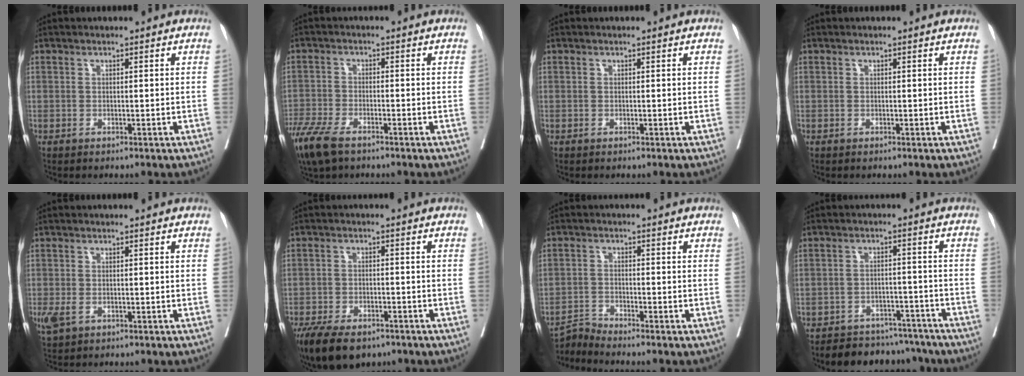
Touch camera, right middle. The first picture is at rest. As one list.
[{"total": 8.5, "force": [-6.1, 2.9, 5.0], "torque": [-0.099, -0.017, -0.111]}, {"total": 0.0}, {"total": 0.0}, {"total": 2.7, "force": [-0.9, 1.7, 2.0], "torque": [-0.052, -0.007, -0.010]}, {"total": 10.6, "force": [-7.6, 4.7, 5.7], "torque": [-0.099, -0.010, -0.118]}, {"total": 3.3, "force": [-2.9, -1.5, -0.8], "torque": [0.010, -0.014, -0.055]}, {"total": 11.2, "force": [-10.2, 4.5, 1.7], "torque": [-0.011, 0.020, -0.129]}]